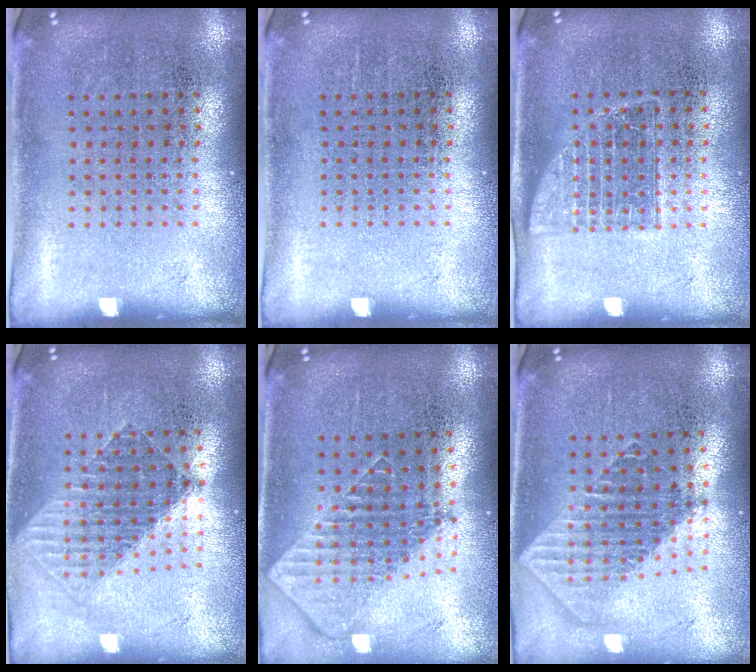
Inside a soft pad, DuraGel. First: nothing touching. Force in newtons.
{"total": 0.0}
{"total": 1.2, "press": 1.1, "slide": 0.6}
{"total": 1.5, "press": 1.3, "slide": 0.9}
{"total": 1.9, "press": 1.5, "slide": 1.2}
{"total": 1.8, "press": 1.5, "slide": 1.0}